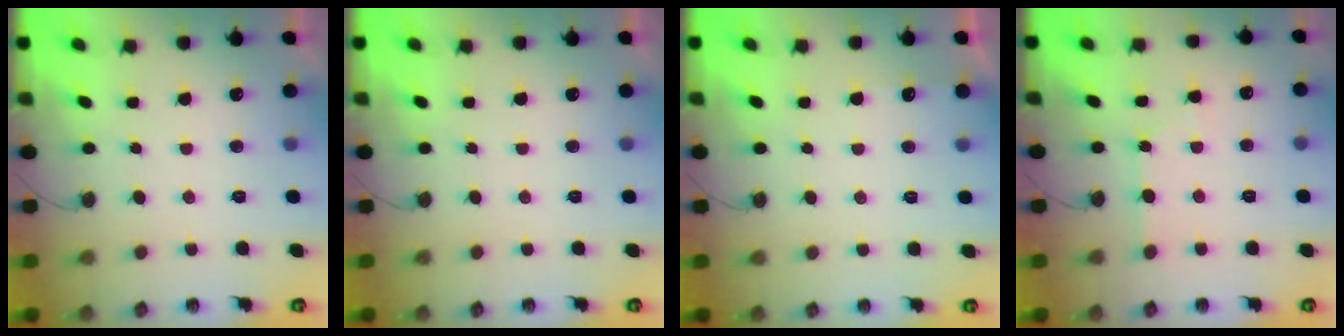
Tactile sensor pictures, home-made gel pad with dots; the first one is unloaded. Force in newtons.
{"total": 0.0}
{"total": 3.8, "press": 3.8, "slide": 0.6}
{"total": 0.9, "press": 0.8, "slide": 0.2}